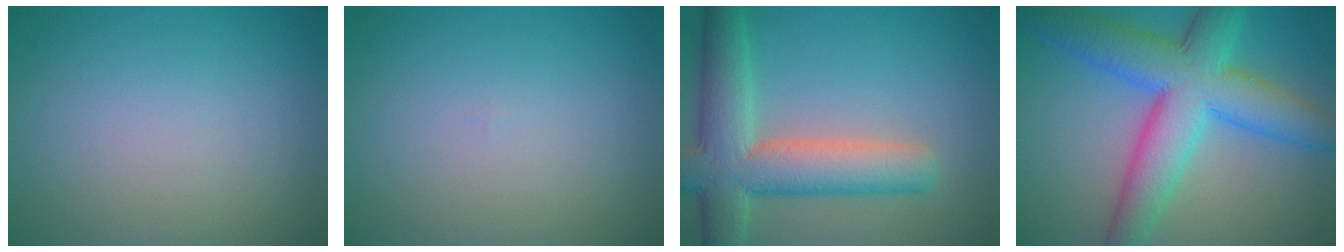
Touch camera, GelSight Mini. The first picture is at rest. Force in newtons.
{"total": 0.0}
{"total": 8.4, "press": 8.4, "slide": 0.5}
{"total": 9.9, "press": 9.9, "slide": 0.4}